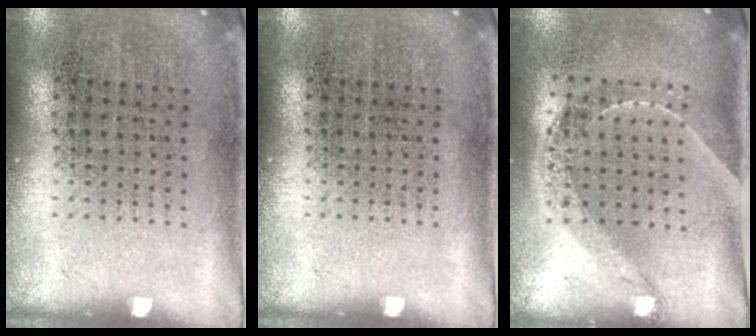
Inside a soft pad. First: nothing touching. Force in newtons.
{"total": 0.0}
{"total": 1.6, "press": 1.3, "slide": 0.9}